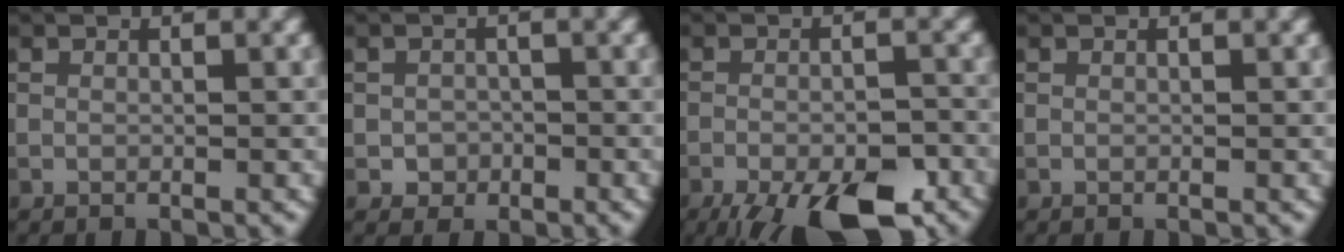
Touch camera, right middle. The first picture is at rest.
{"total": 1.5, "force": [-0.5, 1.4, 0.4], "torque": [0.001, -0.001, -0.012]}
{"total": 10.8, "force": [-7.6, 3.6, 6.7], "torque": [-0.105, -0.032, -0.110]}
{"total": 0.0}